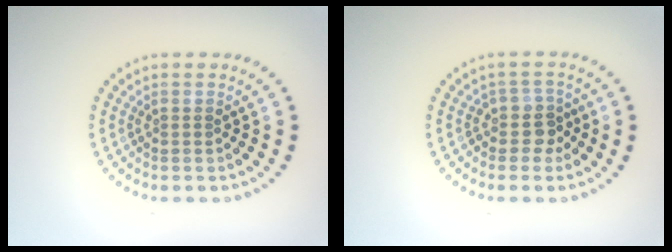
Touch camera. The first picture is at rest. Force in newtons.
{"total": 2.2, "press": 1.8, "slide": 1.2}